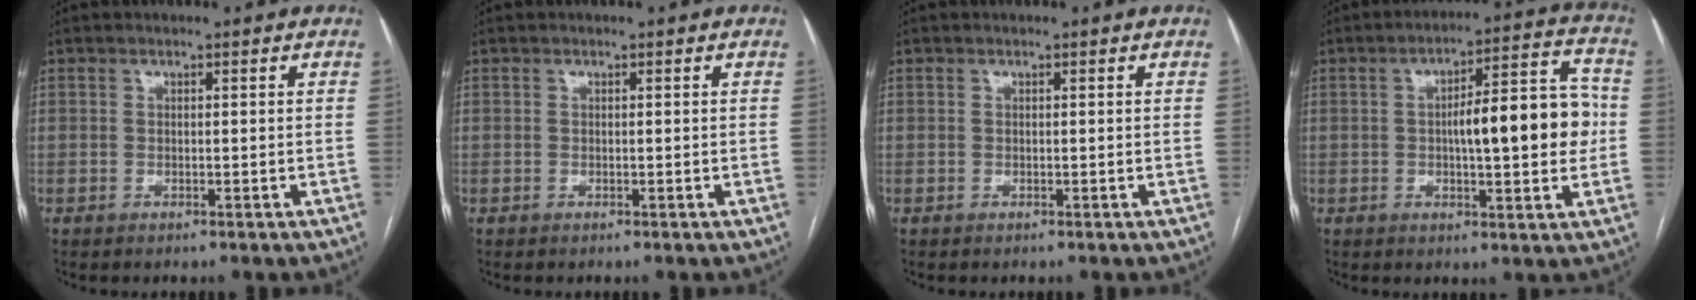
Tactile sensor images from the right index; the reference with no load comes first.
{"total": 0.0}
{"total": 0.0}
{"total": 12.7, "force": [0.0, 3.0, 12.3], "torque": [-0.176, 0.028, 0.002]}